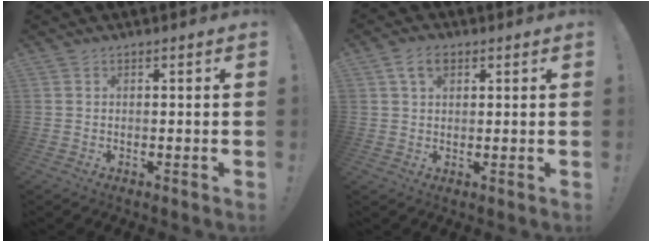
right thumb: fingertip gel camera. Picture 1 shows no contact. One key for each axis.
{"total": 5.1, "fx": 2.4, "fy": 3.2, "fz": 3.1, "tx": -0.051, "ty": 0.002, "tz": 0.045}